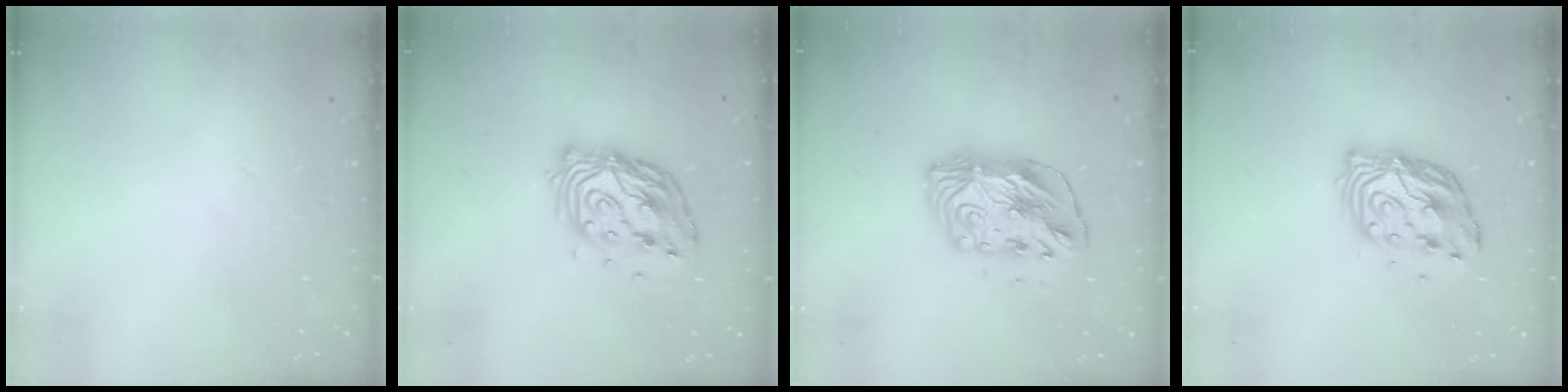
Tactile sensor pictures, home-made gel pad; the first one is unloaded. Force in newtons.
{"total": 13.7, "press": 13.7, "slide": 1.2}
{"total": 10.8, "press": 10.8, "slide": 1.0}
{"total": 11.1, "press": 11.1, "slide": 1.1}